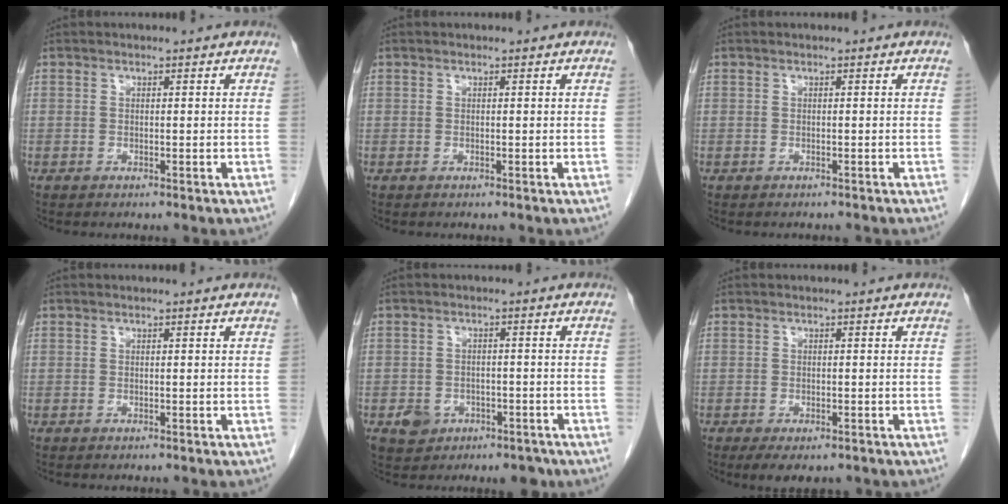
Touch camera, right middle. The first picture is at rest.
{"total": 0.5, "force": [0.3, -0.3, -0.4], "torque": [0.001, -0.001, 0.001]}
{"total": 1.9, "force": [-1.8, 0.3, 0.3], "torque": [-0.010, -0.004, -0.022]}
{"total": 0.5, "force": [0.3, -0.3, -0.4], "torque": [0.001, -0.001, 0.002]}
{"total": 5.1, "force": [-2.7, 3.9, 1.8], "torque": [-0.019, 0.007, -0.031]}
{"total": 3.5, "force": [-2.4, 1.6, 2.0], "torque": [-0.030, -0.008, -0.033]}